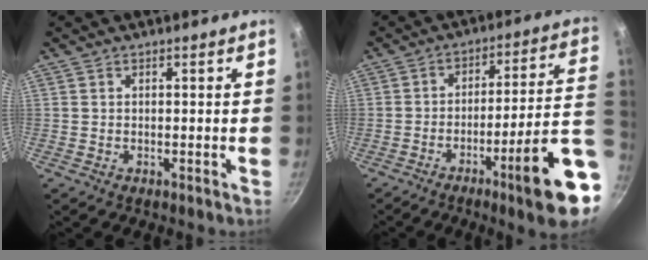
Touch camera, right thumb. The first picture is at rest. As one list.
[{"total": 17.6, "force": [-6.5, 2.2, 16.2], "torque": [-0.206, 0.033, -0.091]}]